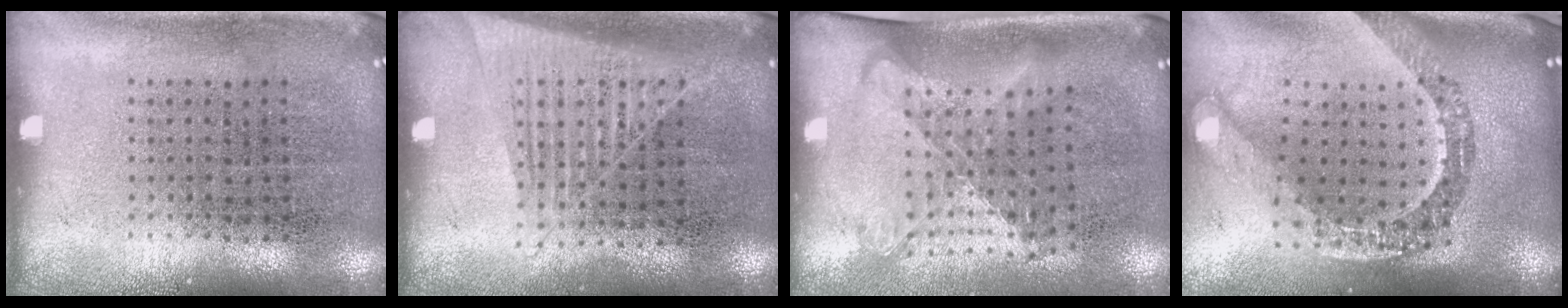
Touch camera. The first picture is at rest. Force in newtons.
{"total": 1.4, "press": 1.3, "slide": 0.5}
{"total": 1.7, "press": 1.4, "slide": 1.1}
{"total": 3.3, "press": 2.4, "slide": 2.3}